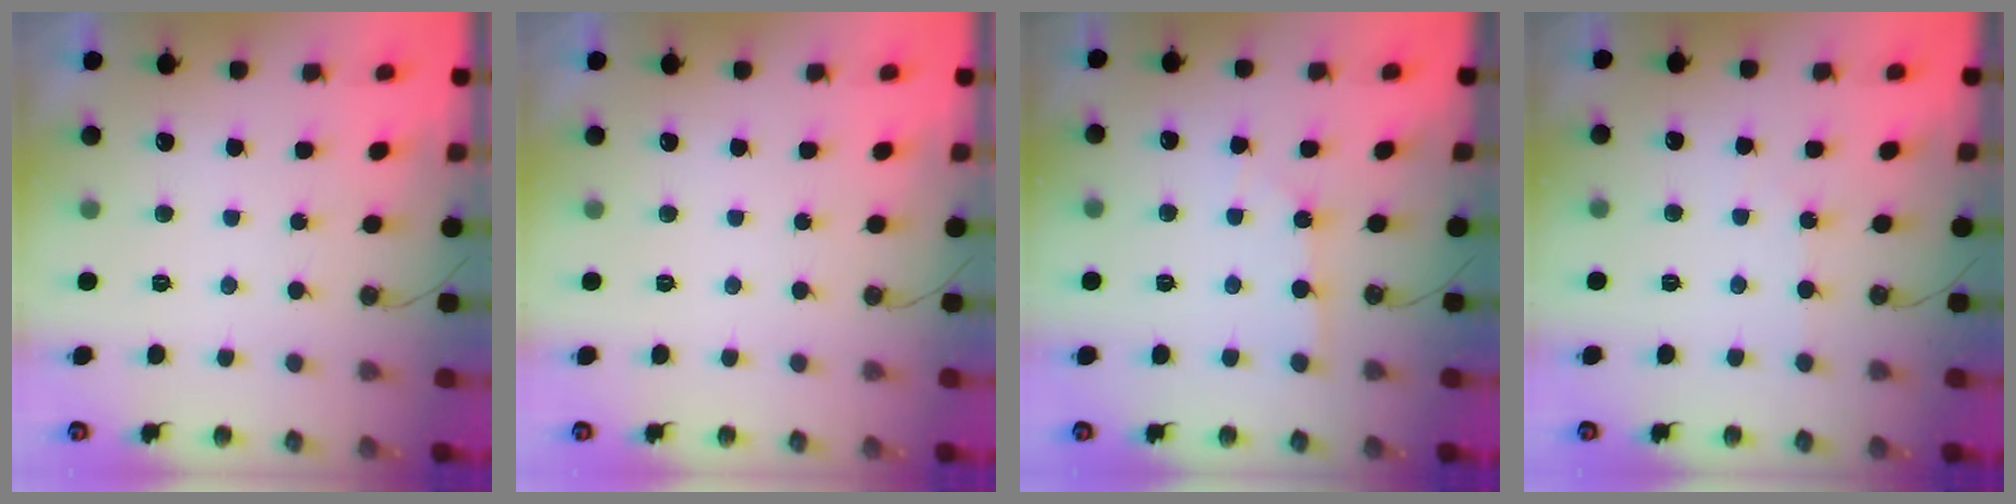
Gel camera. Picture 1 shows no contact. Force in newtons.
{"total": 0.0}
{"total": 1.0, "press": 1.0, "slide": 0.2}
{"total": 2.6, "press": 2.6, "slide": 0.5}